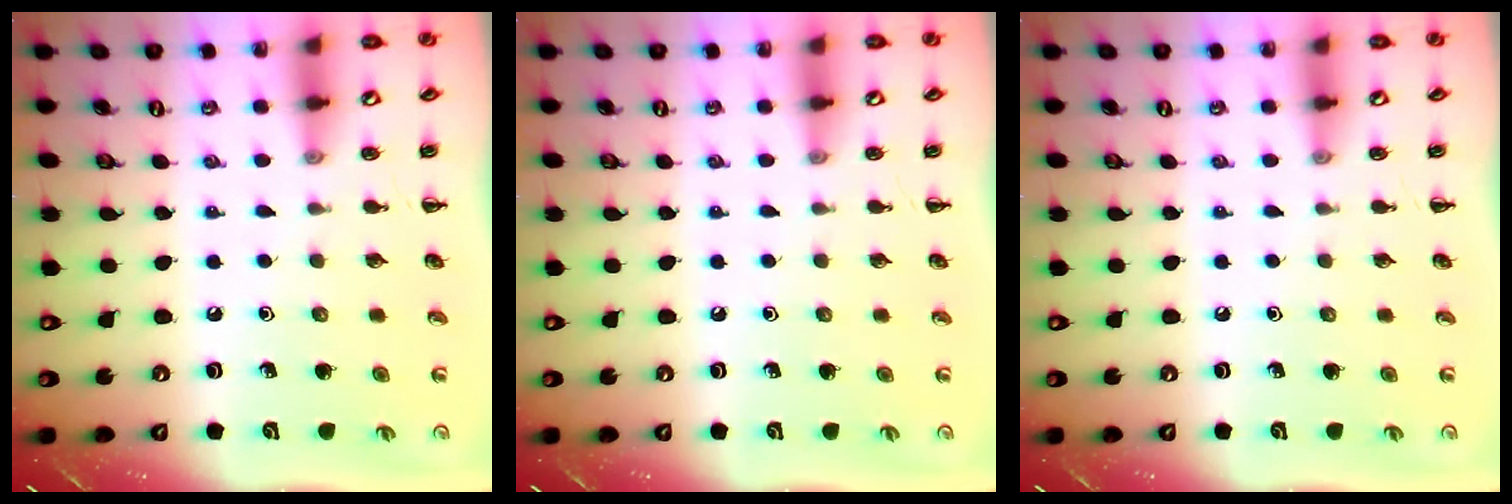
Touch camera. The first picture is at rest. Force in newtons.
{"total": 0.0}
{"total": 0.0}